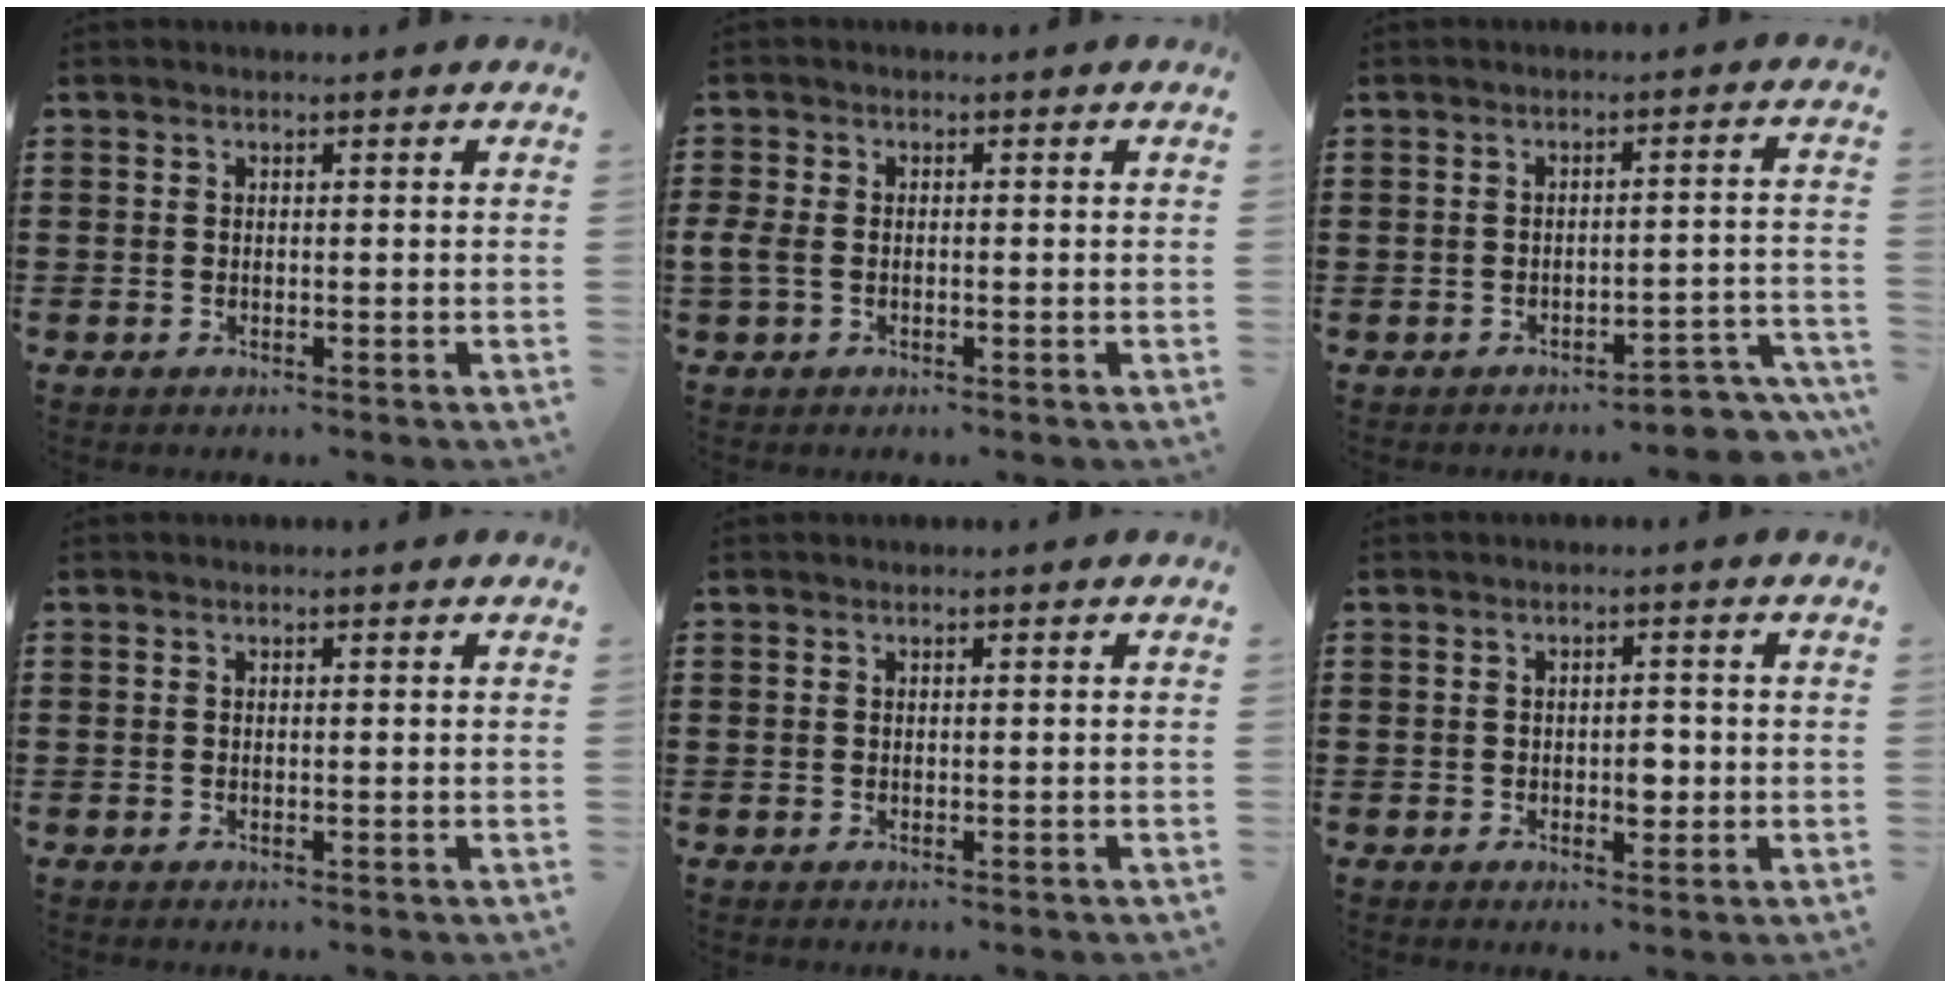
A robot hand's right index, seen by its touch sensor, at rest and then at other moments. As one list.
[{"total": 2.0, "force": [-0.8, 1.1, 1.5], "torque": [-0.045, -0.006, -0.020]}, {"total": 3.2, "force": [-3.1, 0.4, 0.9], "torque": [-0.018, 0.002, -0.065]}, {"total": 0.0}, {"total": 0.0}, {"total": 2.8, "force": [-0.5, 1.4, 2.3], "torque": [-0.036, -0.002, -0.011]}]